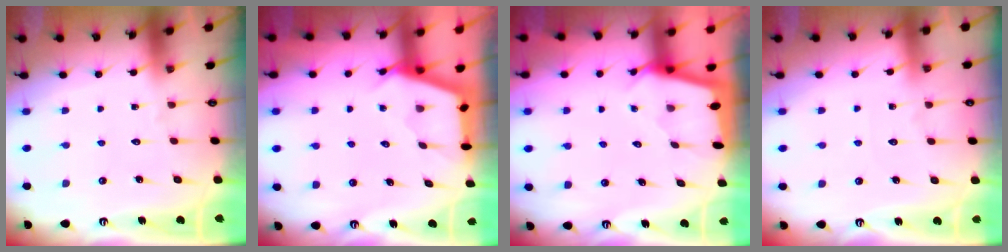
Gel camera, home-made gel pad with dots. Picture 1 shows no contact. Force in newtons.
{"total": 3.0, "press": 3.0, "slide": 0.4}
{"total": 2.2, "press": 2.2, "slide": 0.3}
{"total": 2.5, "press": 2.5, "slide": 0.5}